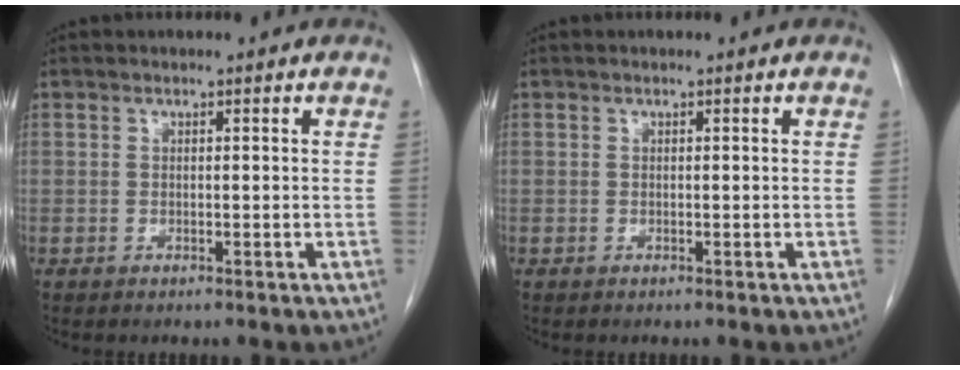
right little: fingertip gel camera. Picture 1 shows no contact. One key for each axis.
{"total": 0.0}